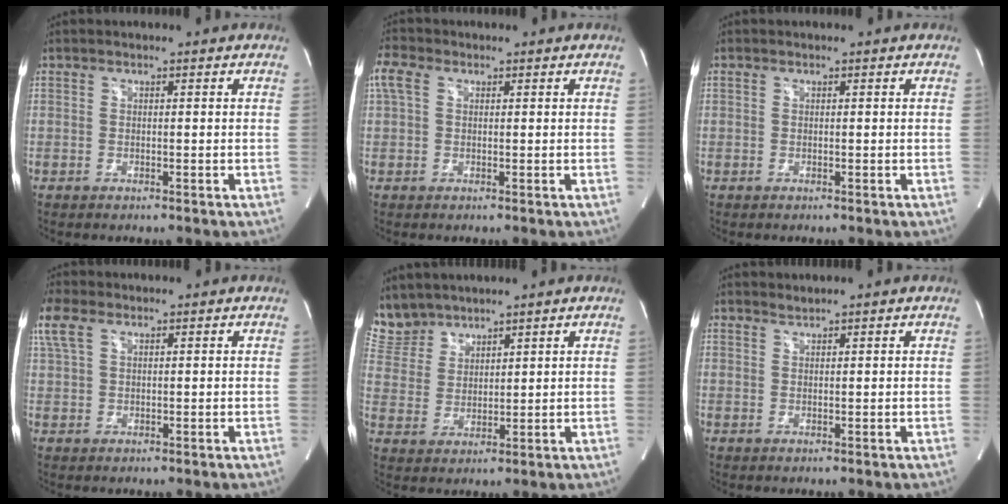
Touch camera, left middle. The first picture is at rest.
{"total": 3.8, "force": [1.5, 2.5, 2.4], "torque": [-0.076, 0.029, 0.033]}
{"total": 0.0}
{"total": 4.7, "force": [2.7, 2.4, 3.0], "torque": [-0.094, 0.029, 0.064]}
{"total": 7.4, "force": [6.9, 2.6, 0.2], "torque": [-0.015, 0.011, 0.156]}
{"total": 0.8, "force": [0.7, -0.2, -0.1], "torque": [-0.004, -0.001, 0.017]}